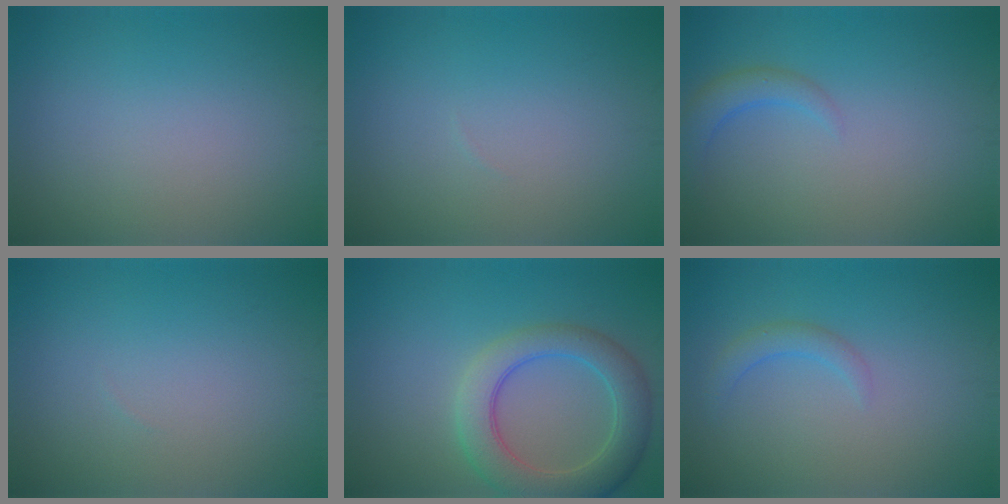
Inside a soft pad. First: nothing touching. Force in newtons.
{"total": 0.0}
{"total": 2.3, "press": 2.3, "slide": 0.3}
{"total": 0.0}
{"total": 6.1, "press": 6.0, "slide": 0.6}
{"total": 1.6, "press": 1.6, "slide": 0.2}